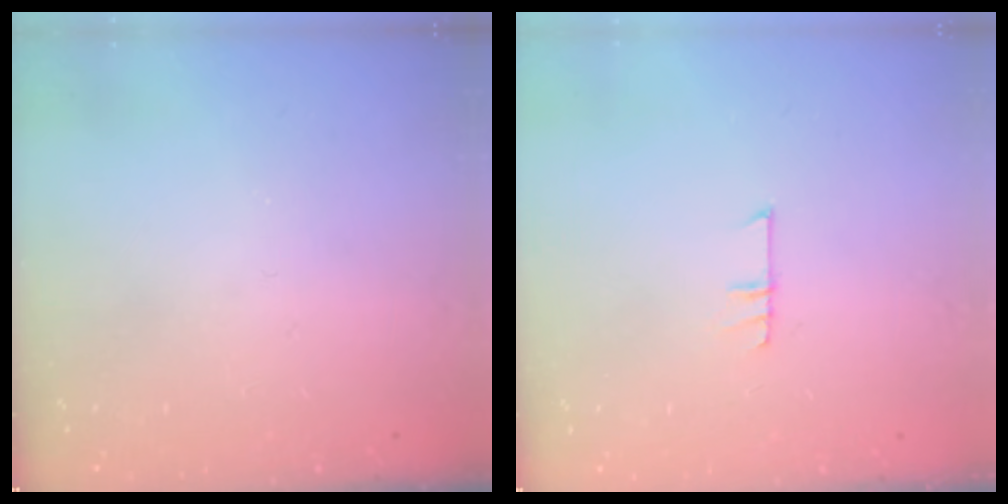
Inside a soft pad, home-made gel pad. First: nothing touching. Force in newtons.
{"total": 5.5, "press": 5.4, "slide": 0.6}